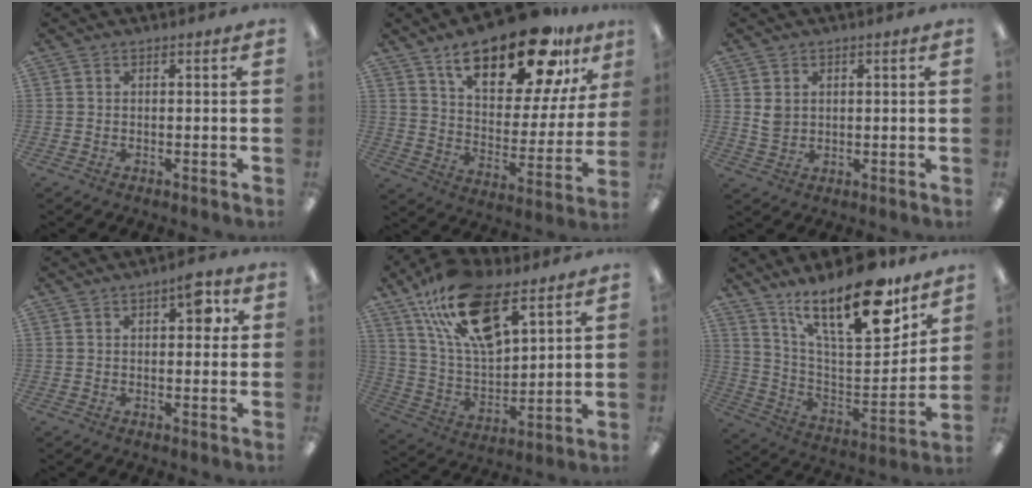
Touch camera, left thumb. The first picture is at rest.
{"total": 24.7, "force": [16.5, 9.4, 15.9], "torque": [-0.244, -0.093, 0.275]}
{"total": 3.0, "force": [1.0, 2.4, 1.6], "torque": [-0.025, 0.000, 0.018]}
{"total": 6.0, "force": [2.2, 2.8, 4.8], "torque": [-0.057, -0.006, 0.030]}
{"total": 21.3, "force": [12.5, 9.9, 14.2], "torque": [-0.272, -0.052, 0.219]}
{"total": 23.2, "force": [16.1, 7.7, 14.9], "torque": [-0.235, -0.108, 0.272]}